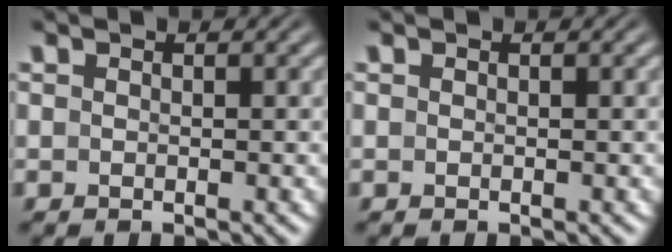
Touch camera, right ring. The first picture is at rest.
{"total": 0.0}